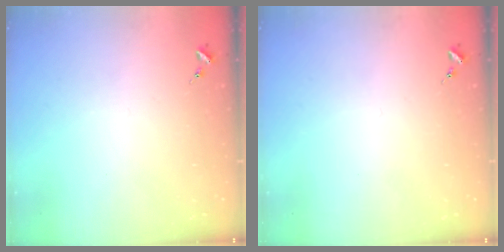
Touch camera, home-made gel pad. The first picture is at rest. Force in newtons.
{"total": 0.0}